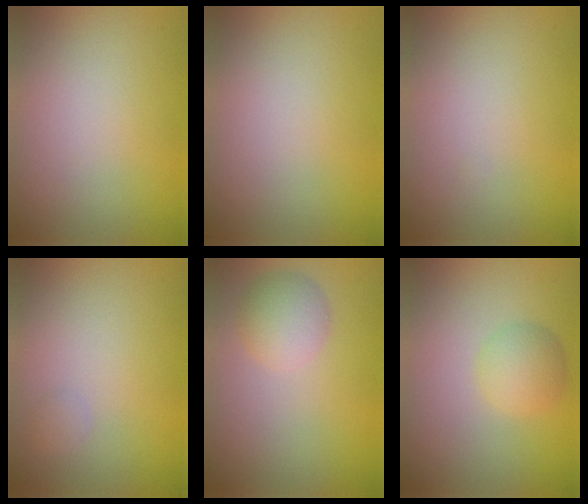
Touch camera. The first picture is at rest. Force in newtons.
{"total": 0.0}
{"total": 0.0}
{"total": 0.6, "press": 0.6, "slide": 0.0}
{"total": 2.9, "press": 2.9, "slide": 0.0}
{"total": 2.6, "press": 2.6, "slide": 0.1}